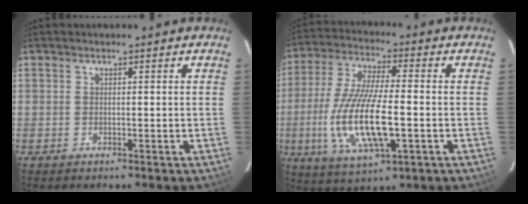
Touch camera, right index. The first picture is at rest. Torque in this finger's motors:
{"motor_torque": [1.03, -0.69, 1.05, 0.21]}